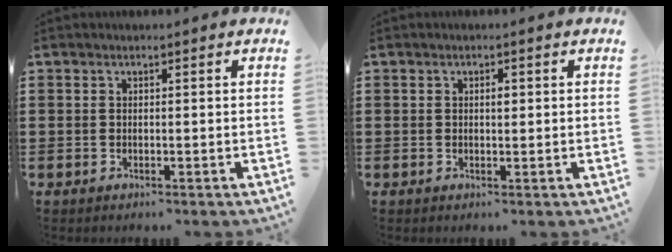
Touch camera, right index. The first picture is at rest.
{"total": 1.1, "force": [0.2, 0.4, 1.0], "torque": [-0.021, 0.001, 0.003]}